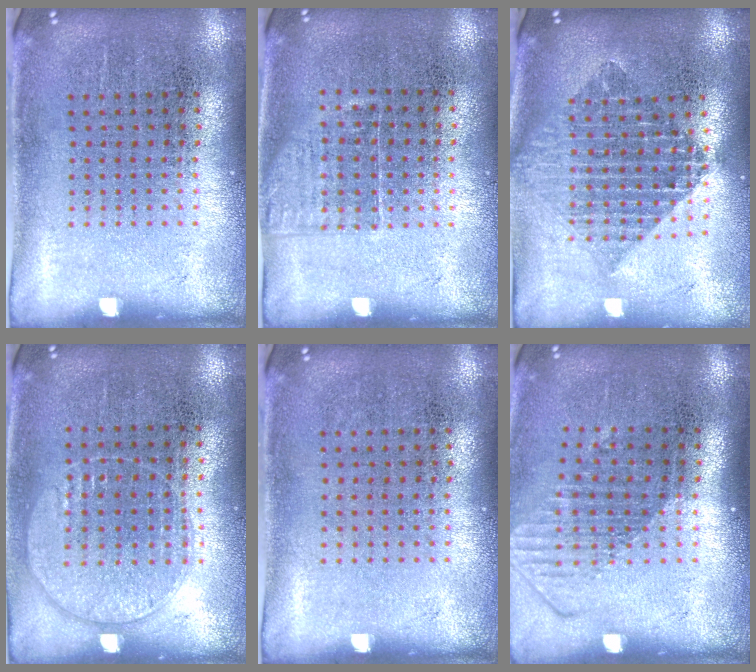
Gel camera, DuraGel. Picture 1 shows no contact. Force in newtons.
{"total": 1.2, "press": 1.0, "slide": 0.7}
{"total": 2.1, "press": 1.7, "slide": 1.3}
{"total": 1.0, "press": 0.9, "slide": 0.4}
{"total": 0.0}
{"total": 1.6, "press": 1.2, "slide": 1.0}